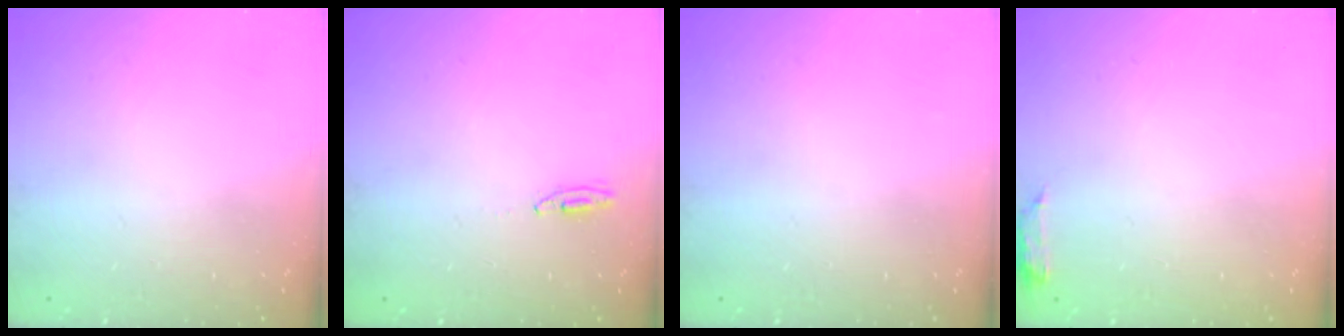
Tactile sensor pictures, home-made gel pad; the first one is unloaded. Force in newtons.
{"total": 2.7, "press": 2.5, "slide": 1.0}
{"total": 0.0}
{"total": 5.1, "press": 5.0, "slide": 0.9}